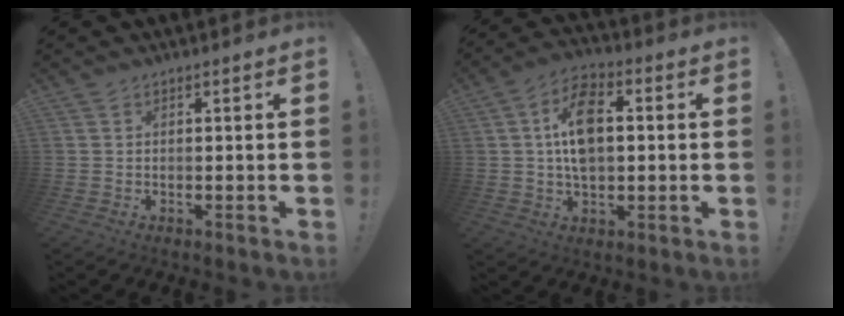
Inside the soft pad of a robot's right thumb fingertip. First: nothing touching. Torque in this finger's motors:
{"motor_torque": [1.31, 1.27, 0.20, 0.09, 0.36]}